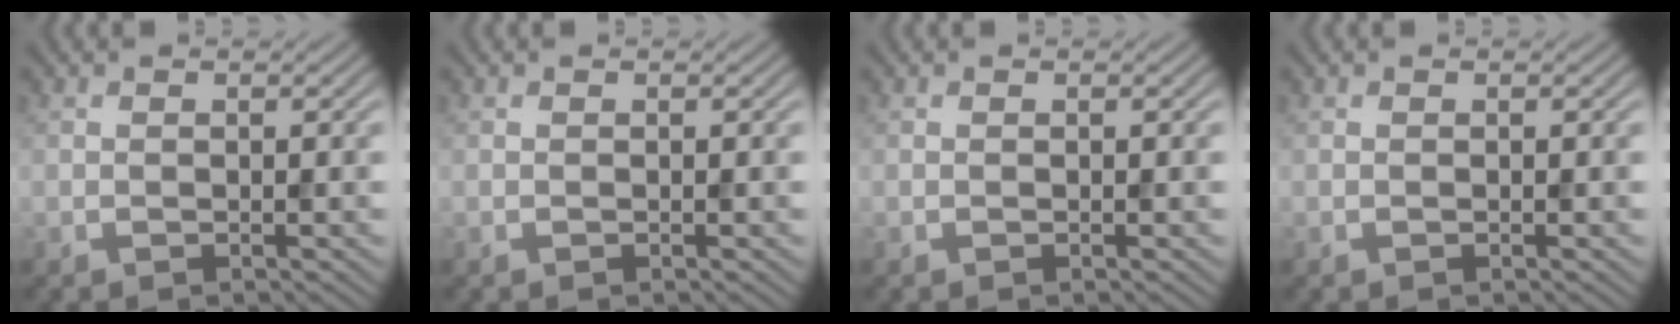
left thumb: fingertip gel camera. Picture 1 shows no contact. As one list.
[{"total": 0.0}, {"total": 0.0}, {"total": 0.0}]